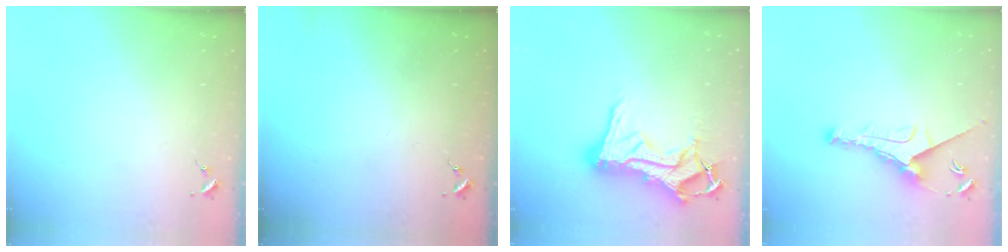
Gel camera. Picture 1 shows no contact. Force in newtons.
{"total": 0.0}
{"total": 18.6, "press": 18.5, "slide": 2.0}
{"total": 9.4, "press": 9.4, "slide": 0.3}